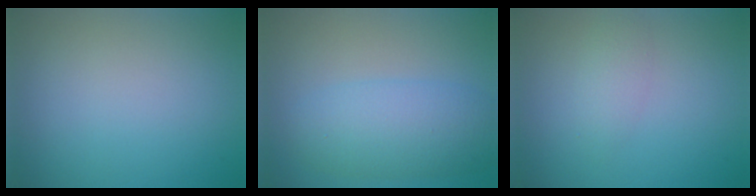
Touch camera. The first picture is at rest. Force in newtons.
{"total": 5.4, "press": 5.4, "slide": 0.2}
{"total": 1.6, "press": 1.6, "slide": 0.0}